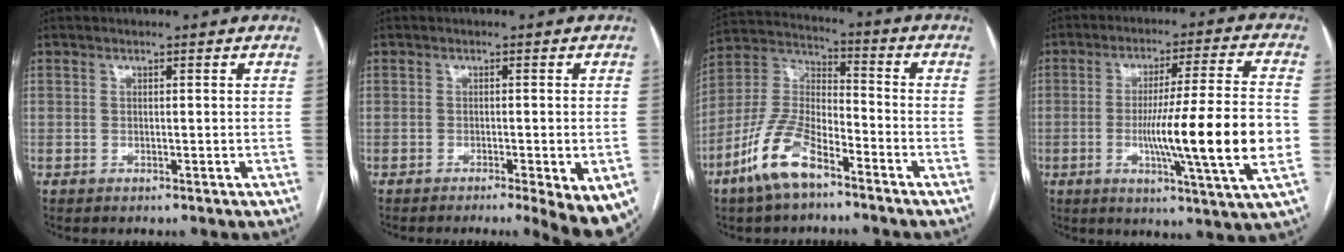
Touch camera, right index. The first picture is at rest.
{"total": 9.7, "force": [-6.3, 2.0, 7.1], "torque": [-0.054, -0.015, -0.087]}
{"total": 12.2, "force": [-7.8, 4.2, 8.4], "torque": [-0.188, -0.002, -0.157]}
{"total": 18.0, "force": [-3.0, -0.8, 17.8], "torque": [-0.268, -0.012, -0.050]}